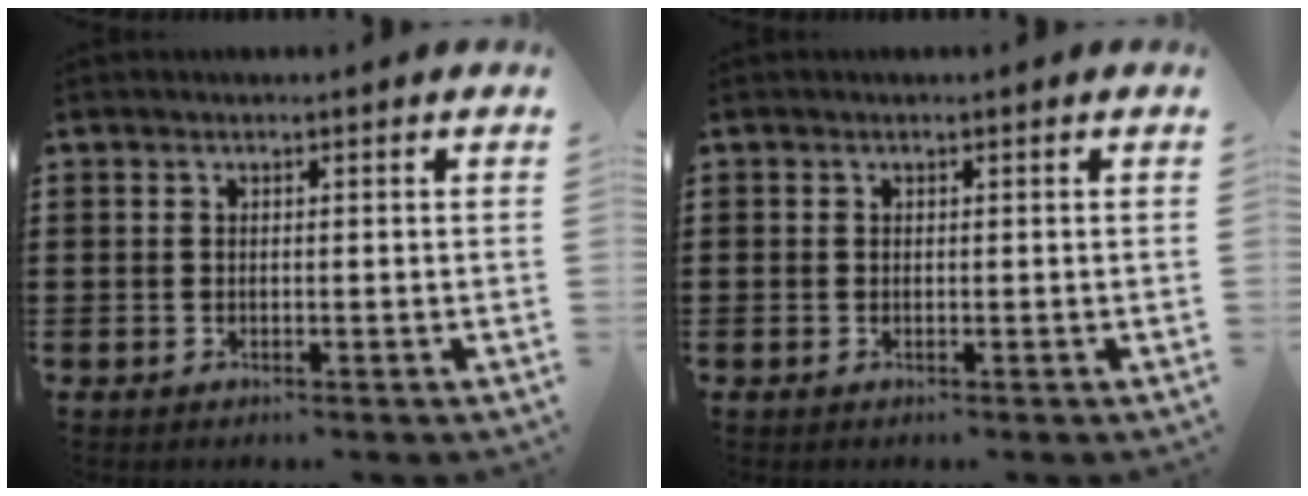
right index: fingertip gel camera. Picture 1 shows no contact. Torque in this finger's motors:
{"motor_torque": [0.16, -0.14, 0.01, 0.02]}